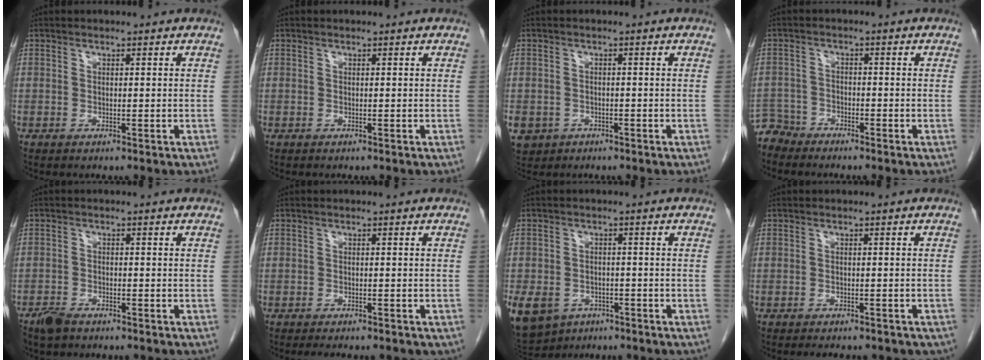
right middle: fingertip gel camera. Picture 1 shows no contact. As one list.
[{"total": 0.0}, {"total": 6.5, "force": [-3.1, 5.4, 1.7], "torque": [-0.047, 0.000, -0.045]}, {"total": 3.7, "force": [-3.5, 0.8, -1.1], "torque": [0.020, -0.007, -0.069]}, {"total": 3.1, "force": [-2.6, 1.2, 1.3], "torque": [-0.029, -0.003, -0.045]}, {"total": 5.7, "force": [-4.7, 1.6, 2.8], "torque": [-0.034, -0.007, -0.054]}, {"total": 16.3, "force": [-8.7, 12.2, 6.5], "torque": [-0.210, -0.014, -0.122]}, {"total": 7.0, "force": [-5.9, 2.4, 3.0], "torque": [-0.034, 0.001, -0.063]}]